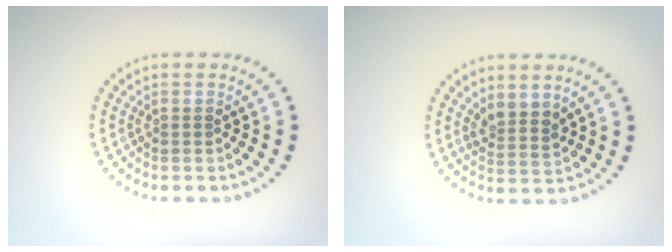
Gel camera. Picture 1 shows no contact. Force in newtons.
{"total": 2.2, "press": 1.8, "slide": 1.3}